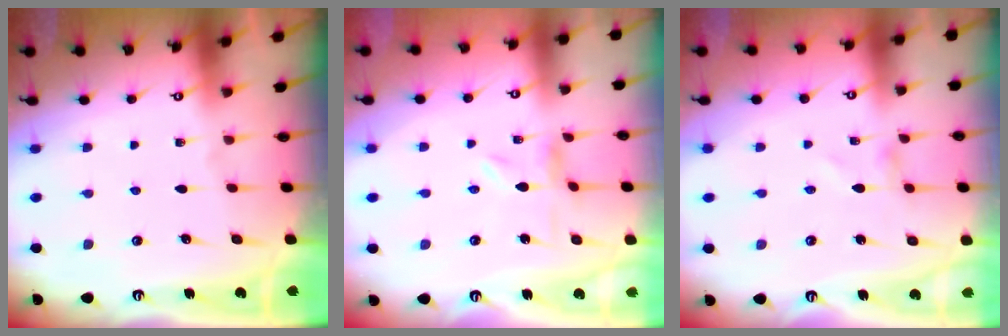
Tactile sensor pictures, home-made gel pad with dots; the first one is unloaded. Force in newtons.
{"total": 0.8, "press": 0.8, "slide": 0.2}
{"total": 0.8, "press": 0.8, "slide": 0.1}